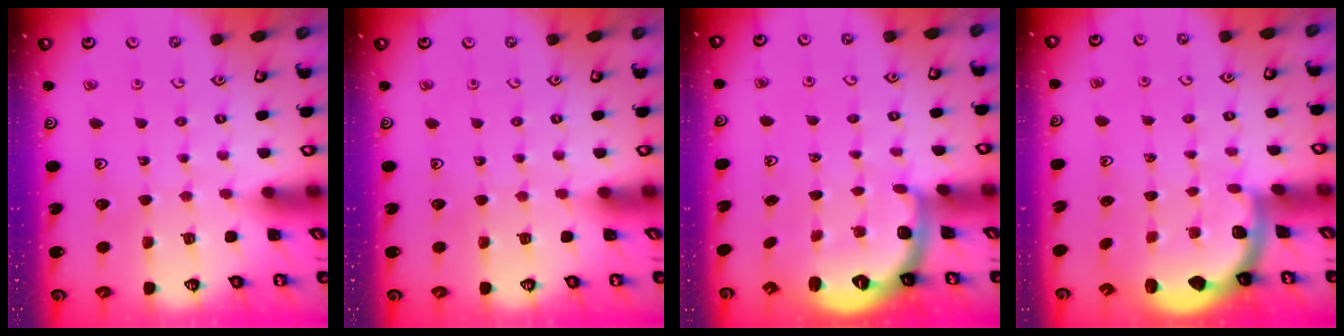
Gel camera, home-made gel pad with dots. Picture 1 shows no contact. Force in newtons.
{"total": 0.0}
{"total": 2.7, "press": 1.7, "slide": 2.1}
{"total": 1.9, "press": 1.8, "slide": 0.5}